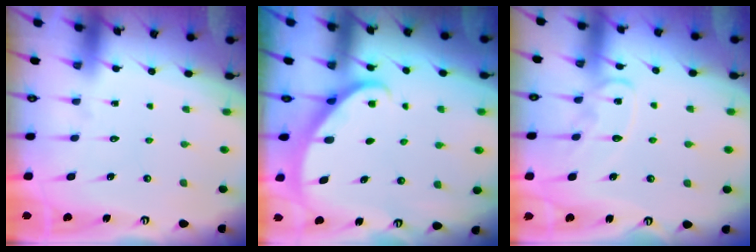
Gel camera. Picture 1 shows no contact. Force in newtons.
{"total": 2.2, "press": 2.2, "slide": 0.1}
{"total": 9.5, "press": 9.5, "slide": 0.3}